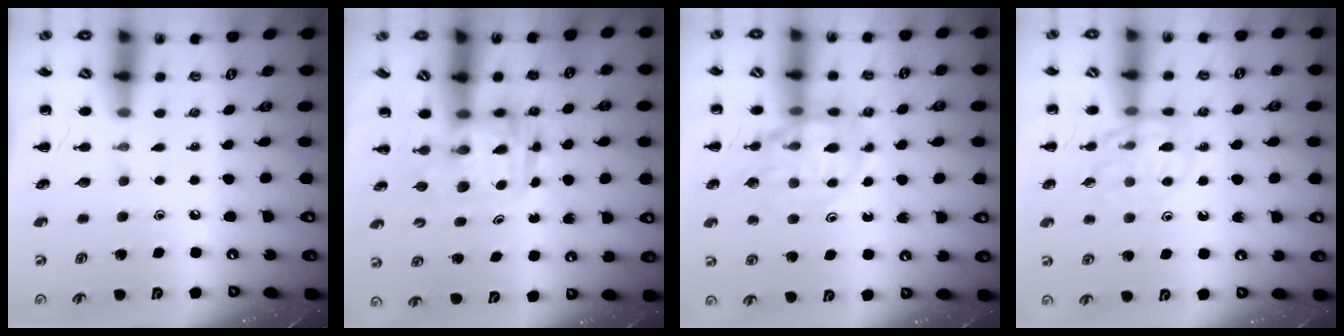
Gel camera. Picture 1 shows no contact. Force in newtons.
{"total": 3.2, "press": 3.2, "slide": 0.3}
{"total": 12.2, "press": 11.9, "slide": 2.7}
{"total": 12.9, "press": 12.8, "slide": 1.2}